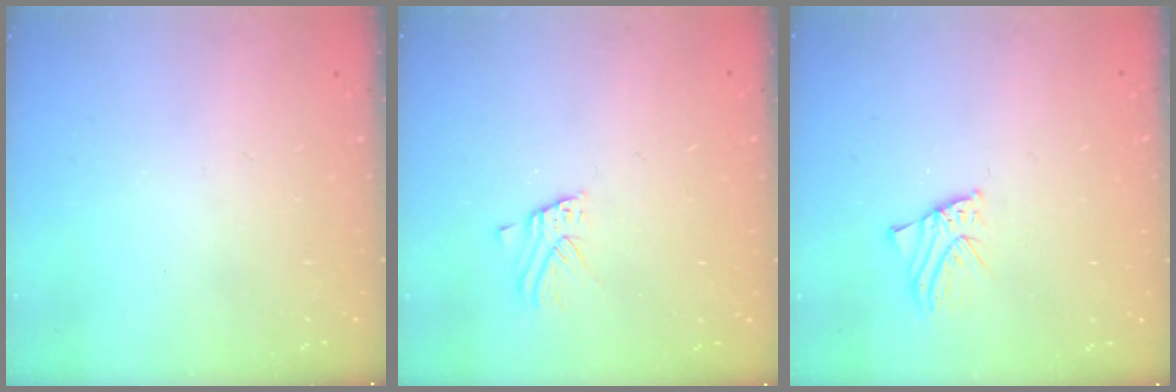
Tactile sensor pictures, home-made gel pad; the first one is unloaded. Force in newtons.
{"total": 2.4, "press": 2.4, "slide": 0.2}
{"total": 1.7, "press": 1.7, "slide": 0.1}